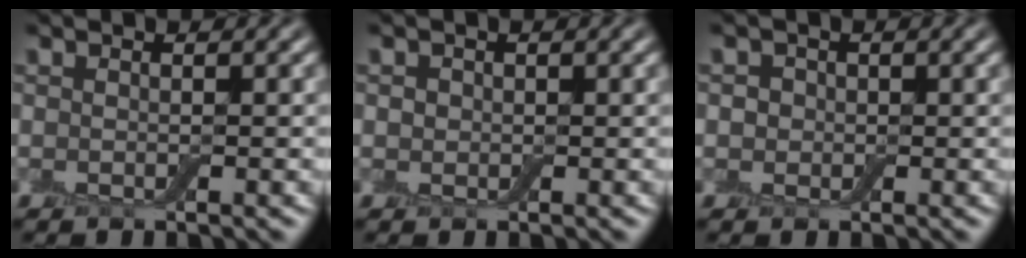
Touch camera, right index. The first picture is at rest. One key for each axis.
{"total": 0.8, "fx": 0.1, "fy": 0.8, "fz": 0.0, "tx": 0.000, "ty": 0.001, "tz": -0.002}
{"total": 1.7, "fx": 0.4, "fy": 1.6, "fz": 0.5, "tx": 0.000, "ty": 0.005, "tz": -0.007}